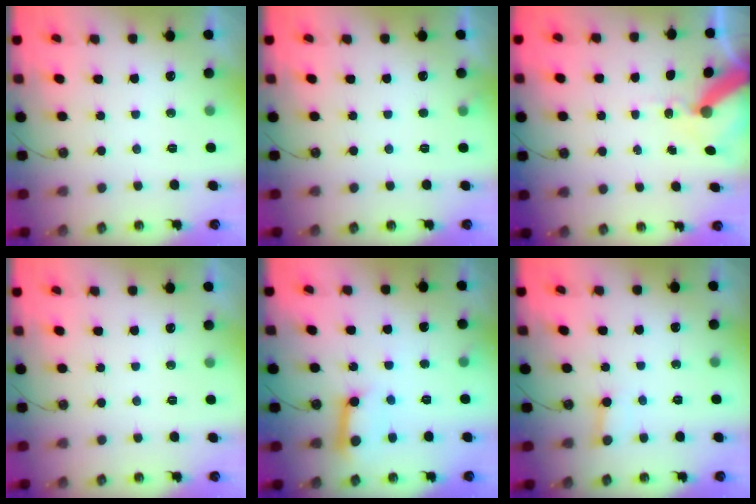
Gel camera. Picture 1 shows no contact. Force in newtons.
{"total": 2.6, "press": 2.6, "slide": 0.4}
{"total": 10.2, "press": 10.1, "slide": 1.4}
{"total": 0.0}
{"total": 11.8, "press": 11.7, "slide": 0.9}
{"total": 2.2, "press": 2.2, "slide": 0.1}